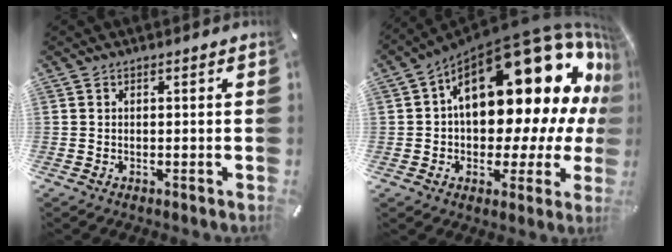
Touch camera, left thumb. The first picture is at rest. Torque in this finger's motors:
{"motor_torque": [1.74, 1.85, 2.75, -0.02, 0.77]}